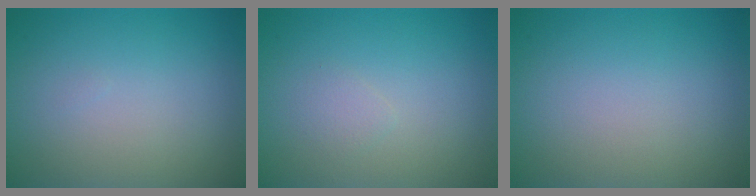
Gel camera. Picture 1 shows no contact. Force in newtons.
{"total": 0.8, "press": 0.8, "slide": 0.0}
{"total": 0.0}